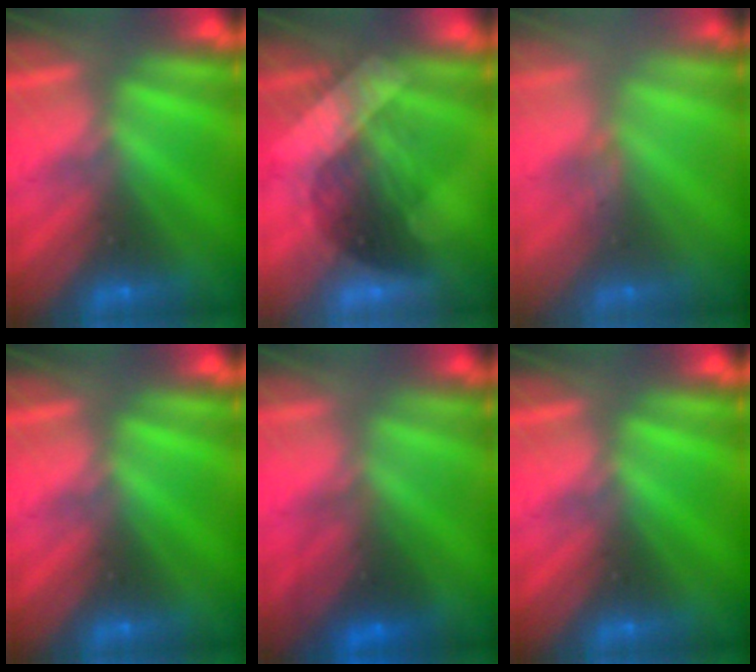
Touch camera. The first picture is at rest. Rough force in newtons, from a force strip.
{"total": 3.3}
{"total": 2.5}
{"total": 0.0}
{"total": 2.7}
{"total": 0.0}